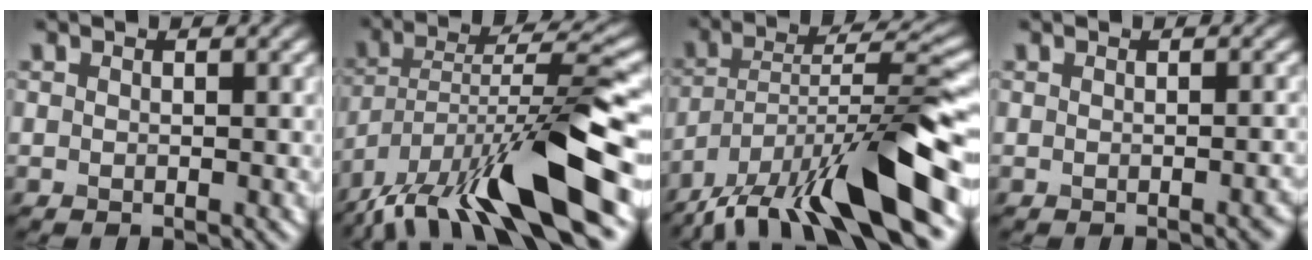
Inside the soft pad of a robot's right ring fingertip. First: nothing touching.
{"total": 13.2, "force": [-8.0, 2.7, 10.1], "torque": [-0.169, 0.014, -0.141]}
{"total": 13.1, "force": [-9.1, 2.5, 9.1], "torque": [-0.144, 0.017, -0.166]}
{"total": 1.4, "force": [-0.7, 0.4, 1.2], "torque": [-0.010, 0.000, -0.010]}